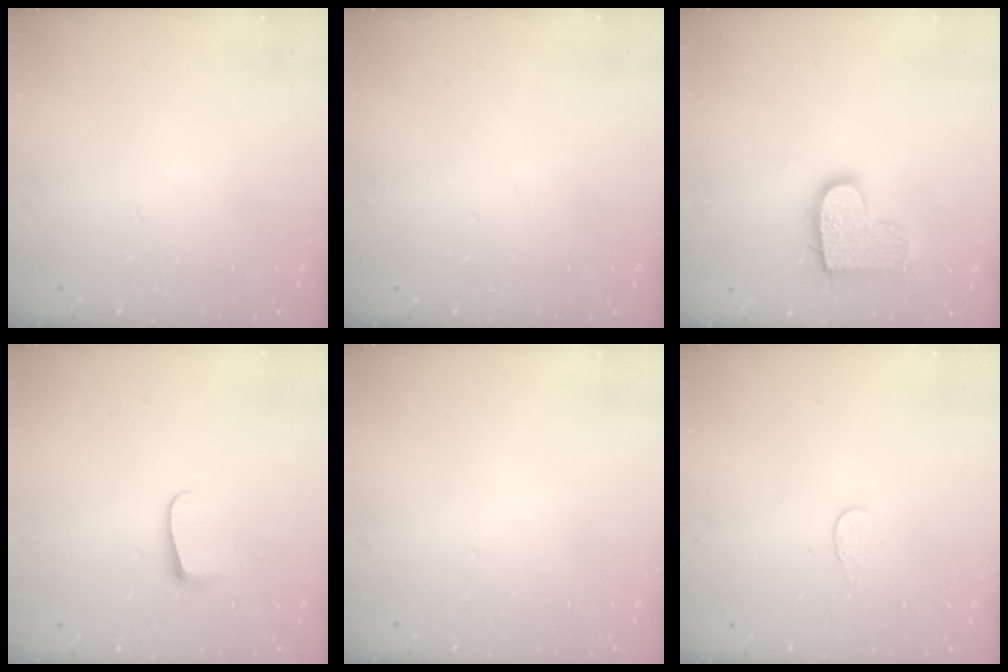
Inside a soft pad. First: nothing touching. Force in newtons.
{"total": 0.0}
{"total": 12.7, "press": 12.7, "slide": 0.7}
{"total": 5.6, "press": 5.6, "slide": 0.7}
{"total": 0.0}
{"total": 3.8, "press": 3.8, "slide": 0.3}